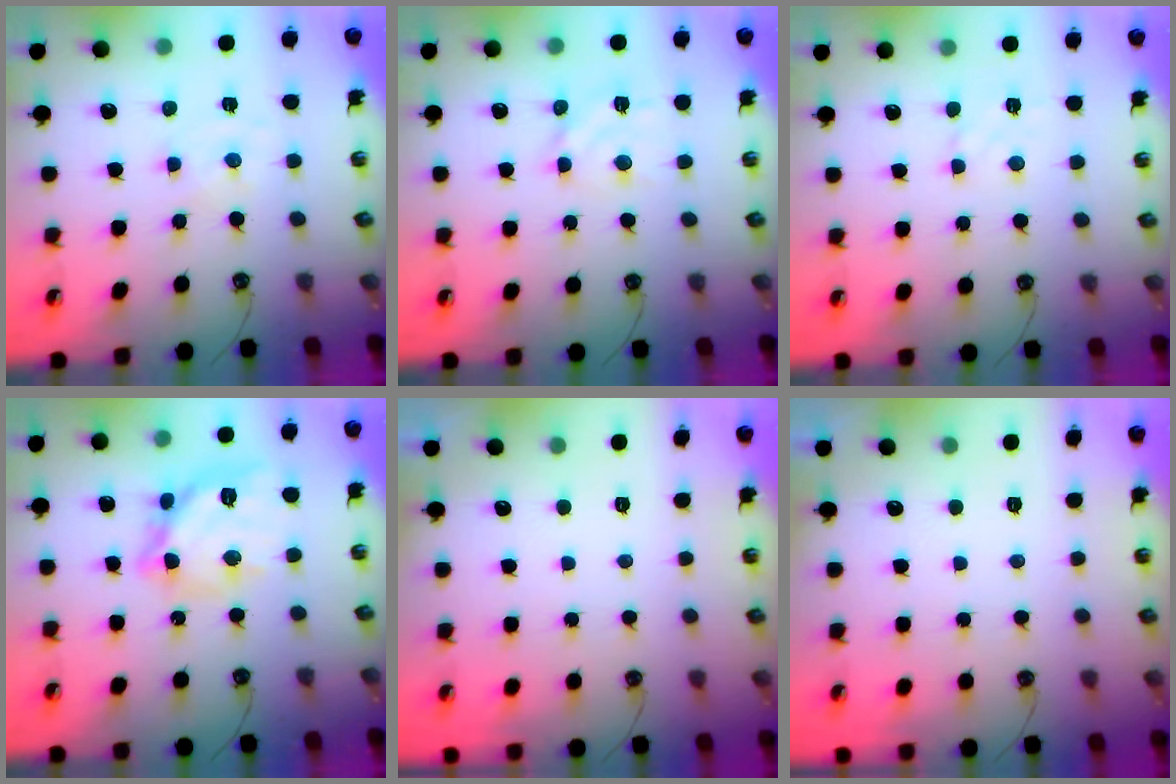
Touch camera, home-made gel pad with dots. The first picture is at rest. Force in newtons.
{"total": 6.9, "press": 6.9, "slide": 0.5}
{"total": 2.5, "press": 2.4, "slide": 0.4}
{"total": 17.2, "press": 17.2, "slide": 1.2}
{"total": 0.0}
{"total": 0.0}